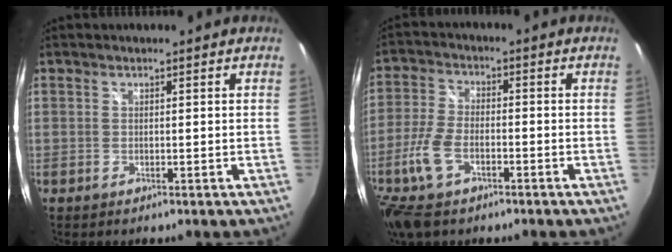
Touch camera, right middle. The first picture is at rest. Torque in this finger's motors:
{"motor_torque": [1.18, -0.95, 0.22, 0.10]}